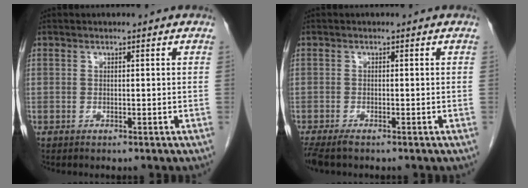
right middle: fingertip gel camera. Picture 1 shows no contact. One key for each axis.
{"total": 2.9, "fx": -2.4, "fy": 0.6, "fz": 1.6, "tx": -0.031, "ty": -0.010, "tz": -0.040}